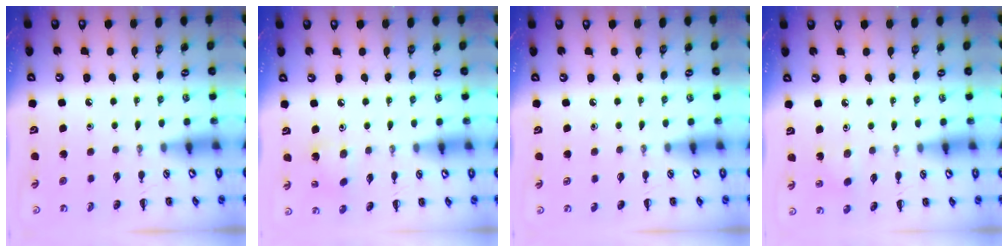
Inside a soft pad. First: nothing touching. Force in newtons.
{"total": 5.4, "press": 5.3, "slide": 1.1}
{"total": 0.0}
{"total": 2.6, "press": 2.5, "slide": 0.9}